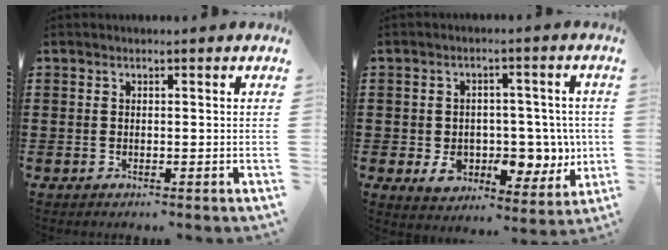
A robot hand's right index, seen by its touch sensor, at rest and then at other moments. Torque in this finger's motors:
{"motor_torque": [2.14, 0.00, 0.59, 0.13]}